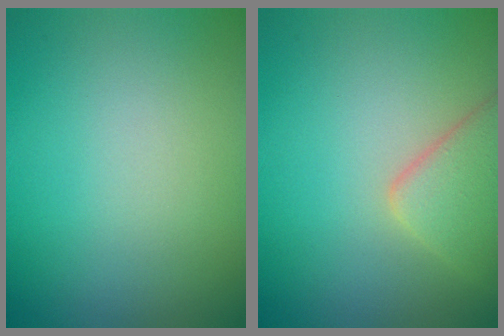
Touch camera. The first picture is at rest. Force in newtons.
{"total": 4.0, "press": 4.0, "slide": 0.2}